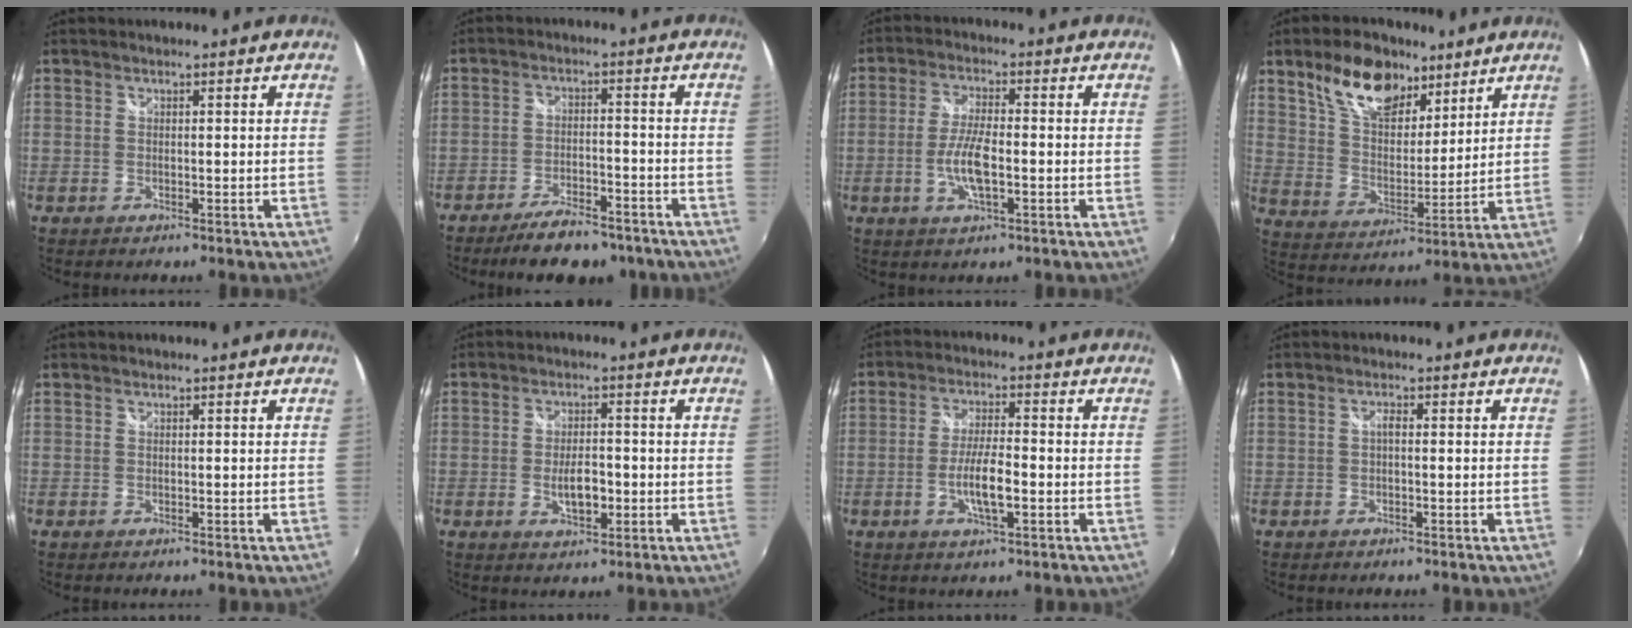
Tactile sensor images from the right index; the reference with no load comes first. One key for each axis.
{"total": 10.8, "fx": -8.6, "fy": 3.7, "fz": 5.4, "tx": -0.116, "ty": -0.002, "tz": -0.128}
{"total": 7.0, "fx": -1.8, "fy": 1.9, "fz": 6.5, "tx": -0.134, "ty": -0.002, "tz": -0.036}
{"total": 15.2, "fx": 9.6, "fy": 8.1, "fz": 8.7, "tx": -0.165, "ty": 0.023, "tz": 0.175}
{"total": 0.0}
{"total": 5.2, "fx": -1.3, "fy": 2.4, "fz": 4.4, "tx": -0.085, "ty": -0.003, "tz": -0.019}
{"total": 6.6, "fx": -2.1, "fy": 1.4, "fz": 6.1, "tx": -0.120, "ty": -0.003, "tz": -0.037}
{"total": 1.1, "fx": -0.2, "fy": 0.4, "fz": 1.0, "tx": -0.020, "ty": 0.005, "tz": -0.006}